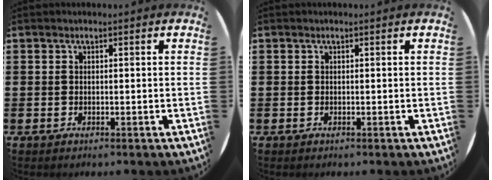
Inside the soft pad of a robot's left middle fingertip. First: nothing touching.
{"total": 0.0}